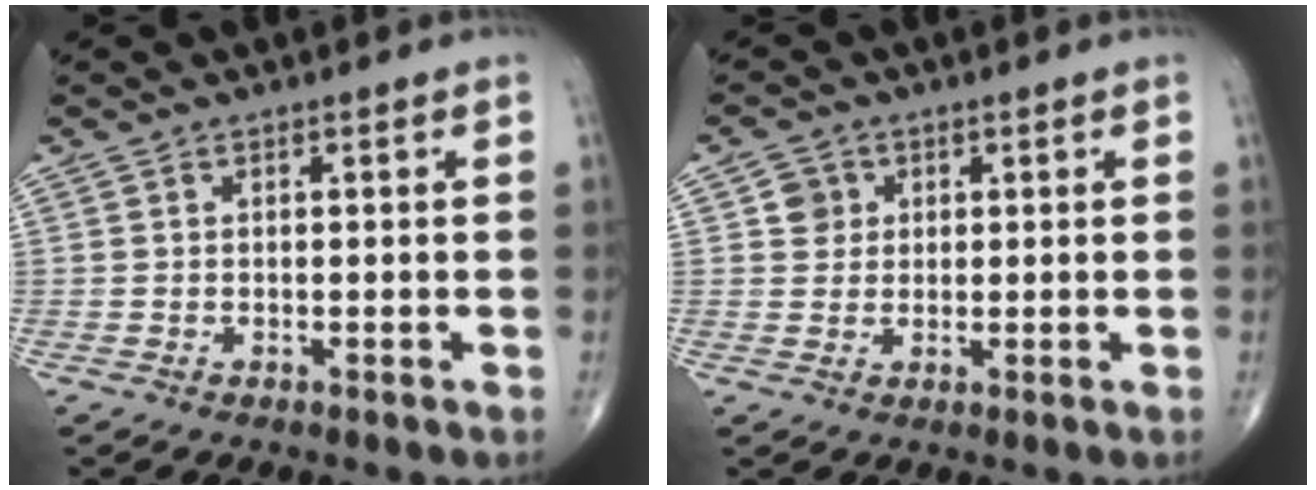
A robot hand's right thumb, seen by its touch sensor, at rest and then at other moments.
{"total": 3.3, "force": [1.0, 3.1, 0.6], "torque": [0.010, -0.001, 0.012]}